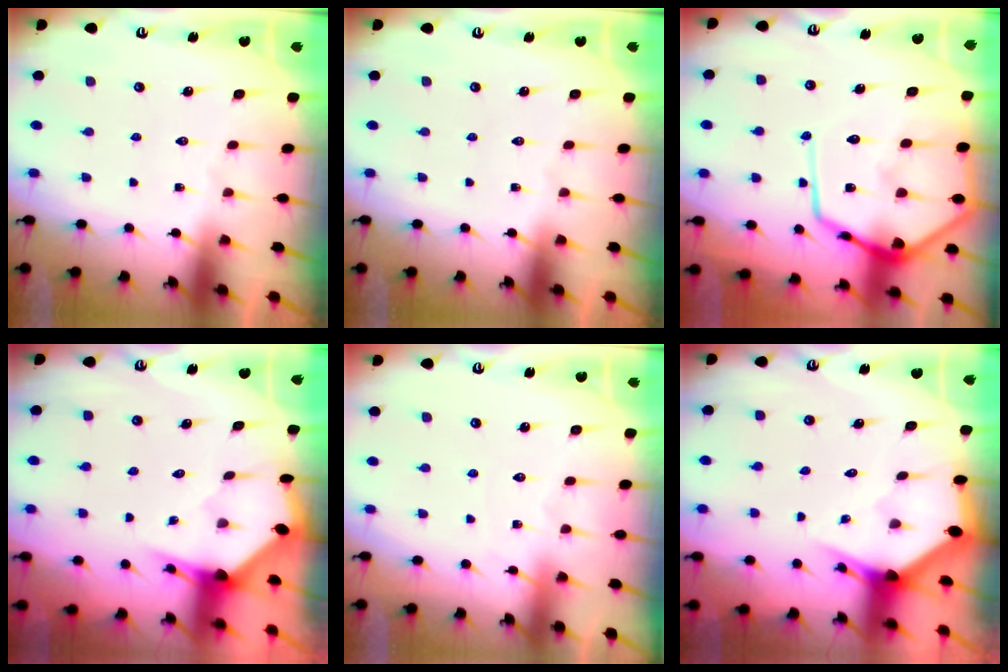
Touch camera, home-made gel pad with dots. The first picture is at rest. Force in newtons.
{"total": 0.0}
{"total": 17.2, "press": 17.1, "slide": 1.5}
{"total": 3.2, "press": 3.2, "slide": 0.3}
{"total": 2.9, "press": 2.9, "slide": 0.4}
{"total": 2.6, "press": 2.6, "slide": 0.2}